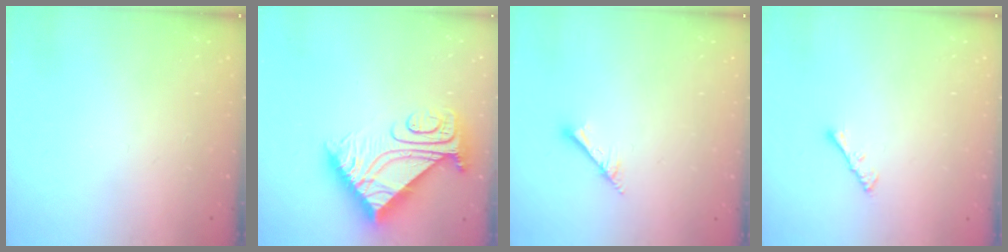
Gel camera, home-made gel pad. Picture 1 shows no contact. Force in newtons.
{"total": 12.1, "press": 12.1, "slide": 0.8}
{"total": 1.7, "press": 1.6, "slide": 0.1}
{"total": 1.3, "press": 1.2, "slide": 0.4}